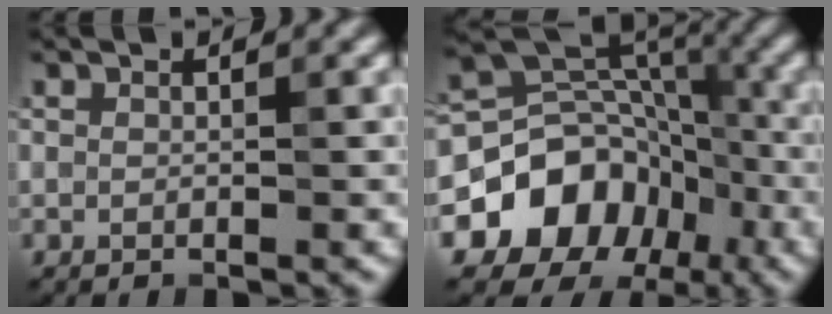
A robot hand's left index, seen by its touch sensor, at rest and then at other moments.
{"total": 15.3, "force": [-6.9, 12.4, 5.8], "torque": [-0.102, -0.019, -0.135]}